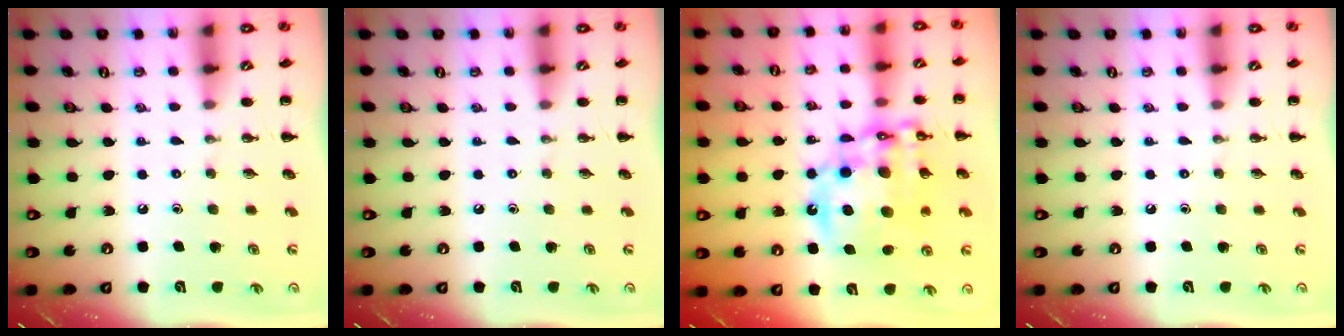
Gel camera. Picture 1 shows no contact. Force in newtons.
{"total": 0.0}
{"total": 20.4, "press": 19.9, "slide": 4.7}
{"total": 0.0}